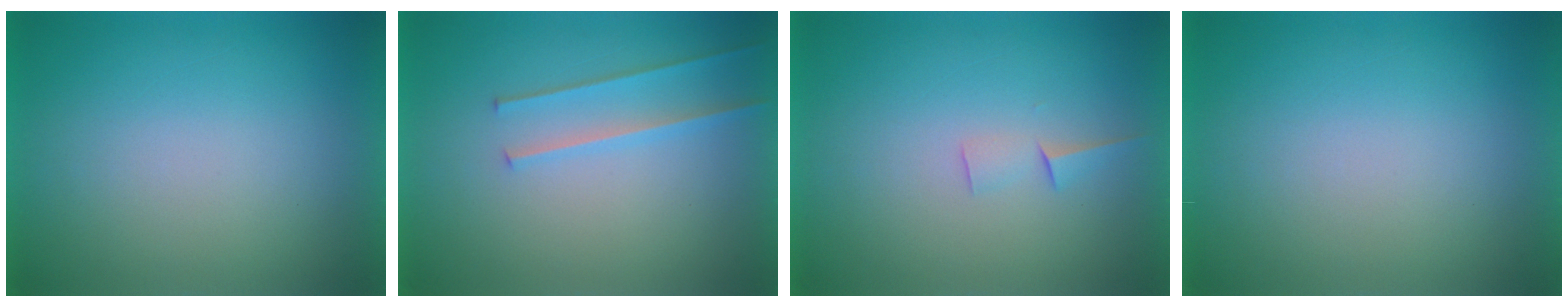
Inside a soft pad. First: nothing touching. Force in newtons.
{"total": 2.2}
{"total": 1.5}
{"total": 1.1}